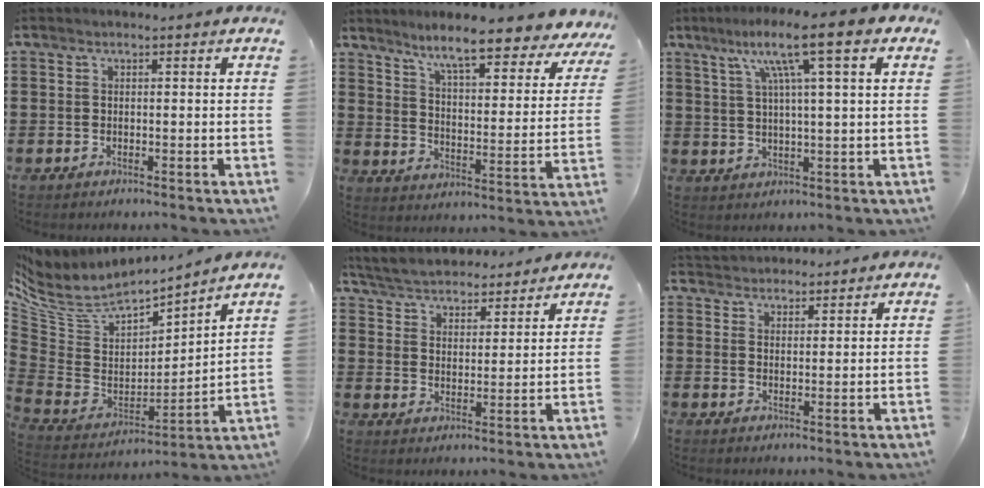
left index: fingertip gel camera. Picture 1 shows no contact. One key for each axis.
{"total": 8.9, "fx": 7.6, "fy": 0.0, "fz": 4.7, "tx": -0.103, "ty": -0.052, "tz": 0.122}
{"total": 10.5, "fx": 5.1, "fy": 0.7, "fz": 9.1, "tx": -0.188, "ty": 0.001, "tz": 0.081}
{"total": 5.5, "fx": 3.6, "fy": 2.8, "fz": 3.1, "tx": -0.089, "ty": -0.037, "tz": 0.057}
{"total": 4.9, "fx": 4.9, "fy": 0.5, "fz": 0.2, "tx": -0.030, "ty": -0.029, "tz": 0.085}
{"total": 3.0, "fx": 2.8, "fy": 0.8, "fz": -0.6, "tx": 0.001, "ty": -0.004, "tz": 0.055}